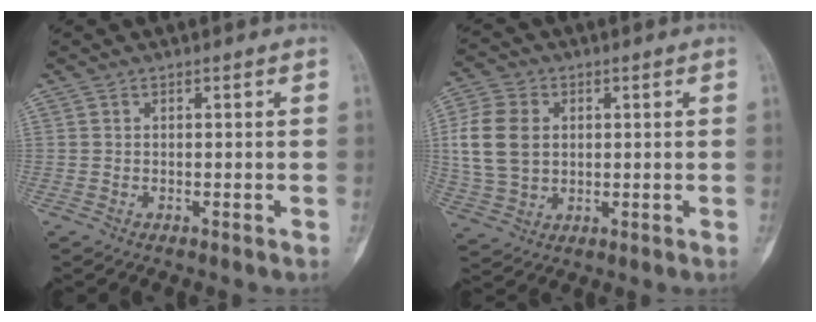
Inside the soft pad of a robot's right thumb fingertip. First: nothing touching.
{"total": 11.0, "force": [1.6, 8.3, 7.1], "torque": [-0.140, 0.003, 0.034]}